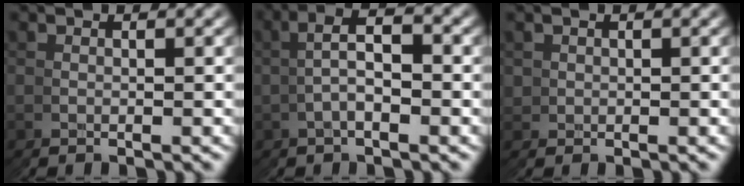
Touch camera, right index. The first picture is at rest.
{"total": 5.4, "force": [0.8, 3.3, 4.2], "torque": [-0.048, 0.015, -0.004]}
{"total": 1.8, "force": [-0.1, 1.8, -0.2], "torque": [0.011, -0.010, 0.007]}